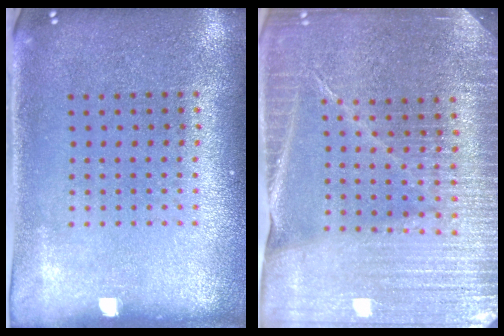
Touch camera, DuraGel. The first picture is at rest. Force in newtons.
{"total": 4.4, "press": 4.1, "slide": 1.6}